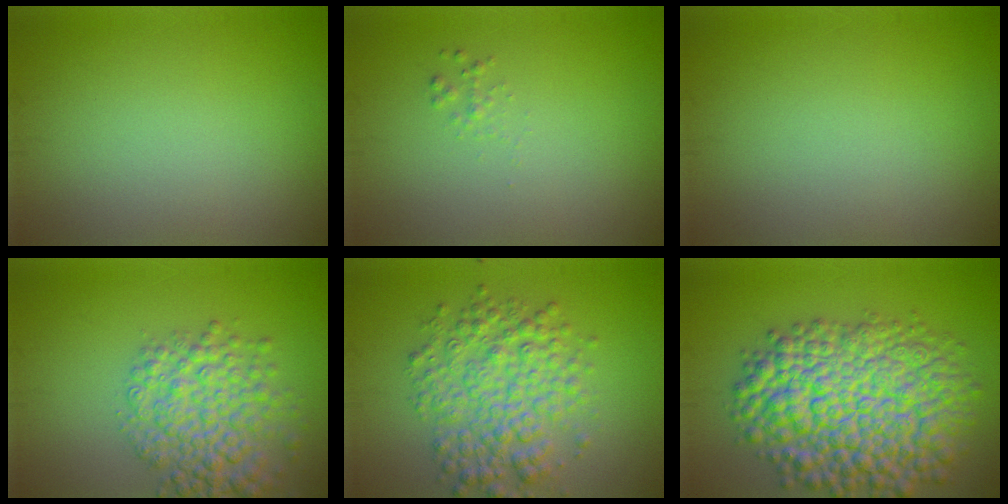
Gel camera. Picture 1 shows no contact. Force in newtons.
{"total": 0.6, "press": 0.6, "slide": 0.0}
{"total": 0.0}
{"total": 6.3, "press": 6.2, "slide": 0.2}
{"total": 5.9, "press": 5.9, "slide": 0.0}
{"total": 12.8, "press": 12.8, "slide": 0.4}